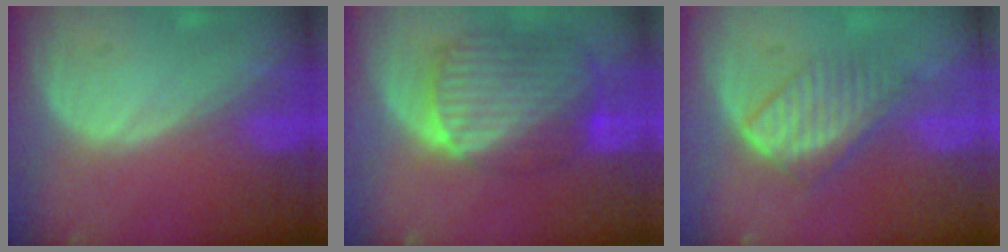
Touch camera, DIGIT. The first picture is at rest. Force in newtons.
{"total": 10.6, "press": 9.0, "slide": 5.5}
{"total": 5.9, "press": 5.8, "slide": 1.3}